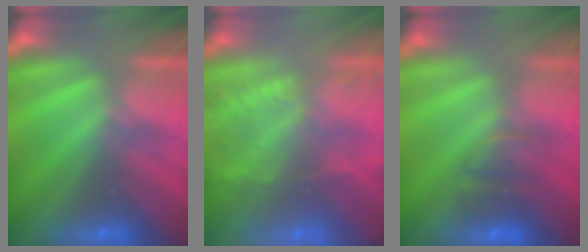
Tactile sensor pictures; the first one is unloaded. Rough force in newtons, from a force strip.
{"total": 7.0}
{"total": 2.2}